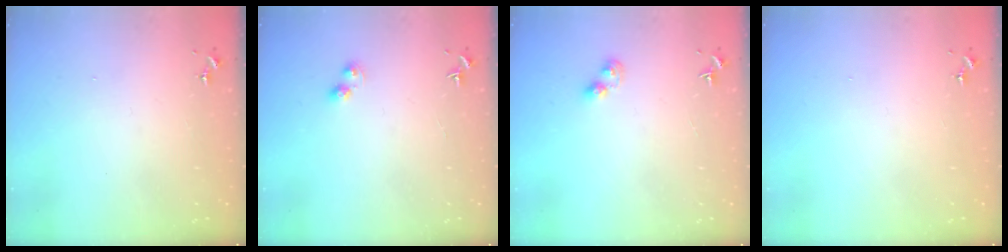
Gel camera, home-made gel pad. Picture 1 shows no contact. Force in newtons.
{"total": 3.6, "press": 3.5, "slide": 0.4}
{"total": 3.4, "press": 3.4, "slide": 0.4}
{"total": 0.0}